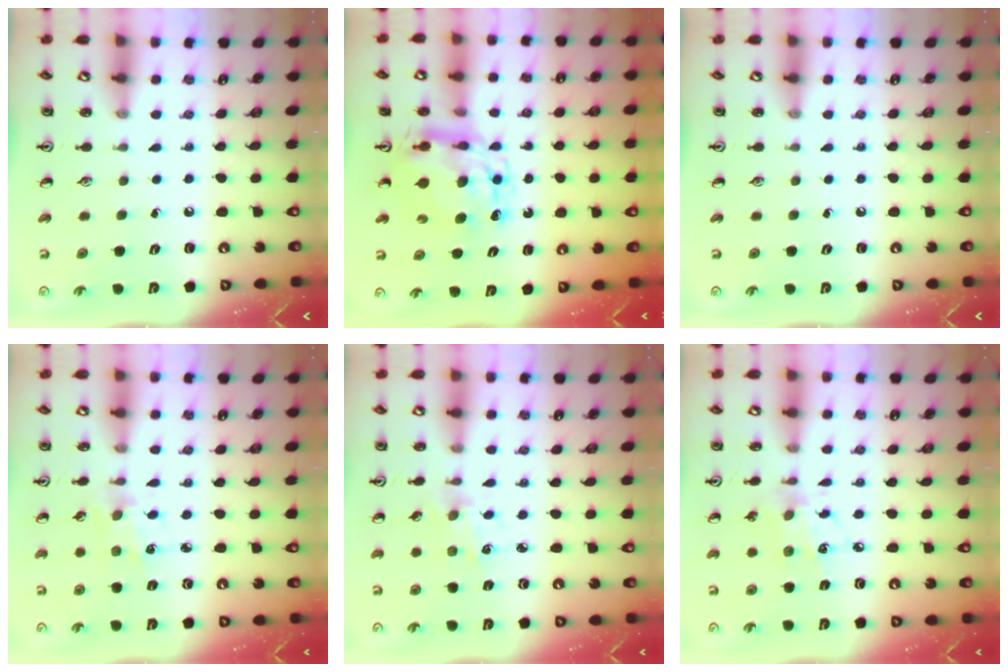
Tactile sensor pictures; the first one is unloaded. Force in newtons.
{"total": 9.7, "press": 9.7, "slide": 0.8}
{"total": 0.0}
{"total": 1.6, "press": 1.6, "slide": 0.0}
{"total": 2.6, "press": 2.6, "slide": 0.4}
{"total": 7.3, "press": 7.2, "slide": 0.5}